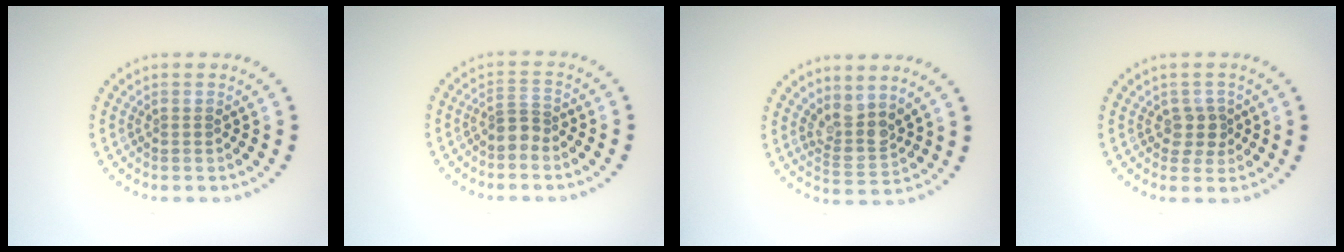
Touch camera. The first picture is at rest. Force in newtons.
{"total": 2.0, "press": 1.6, "slide": 1.2}
{"total": 2.9, "press": 2.2, "slide": 1.9}
{"total": 1.9, "press": 1.6, "slide": 1.2}